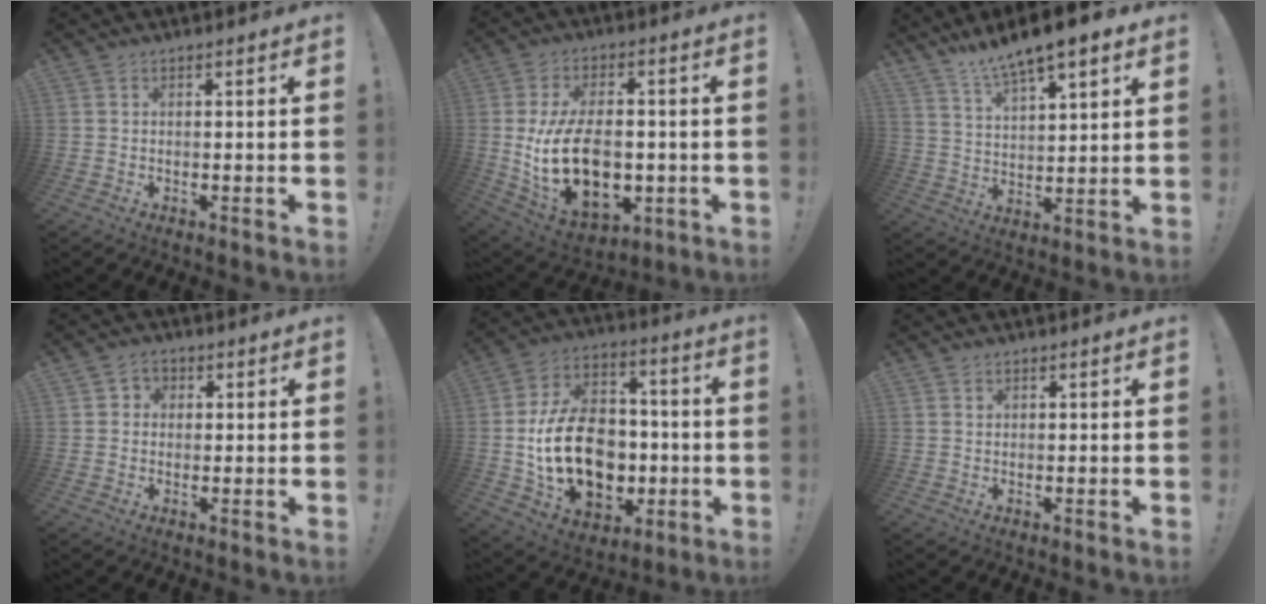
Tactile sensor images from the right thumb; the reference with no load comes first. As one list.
[{"total": 21.3, "force": [-3.2, 13.4, 16.3], "torque": [-0.288, 0.001, -0.041]}, {"total": 9.9, "force": [8.6, 1.8, 4.6], "torque": [-0.085, -0.062, 0.151]}, {"total": 3.2, "force": [0.3, 3.0, 1.1], "torque": [-0.013, 0.003, 0.005]}, {"total": 23.0, "force": [-3.3, 16.5, 15.6], "torque": [-0.290, 0.020, -0.040]}, {"total": 0.6, "force": [0.4, 0.4, 0.1], "torque": [-0.002, -0.001, 0.008]}]